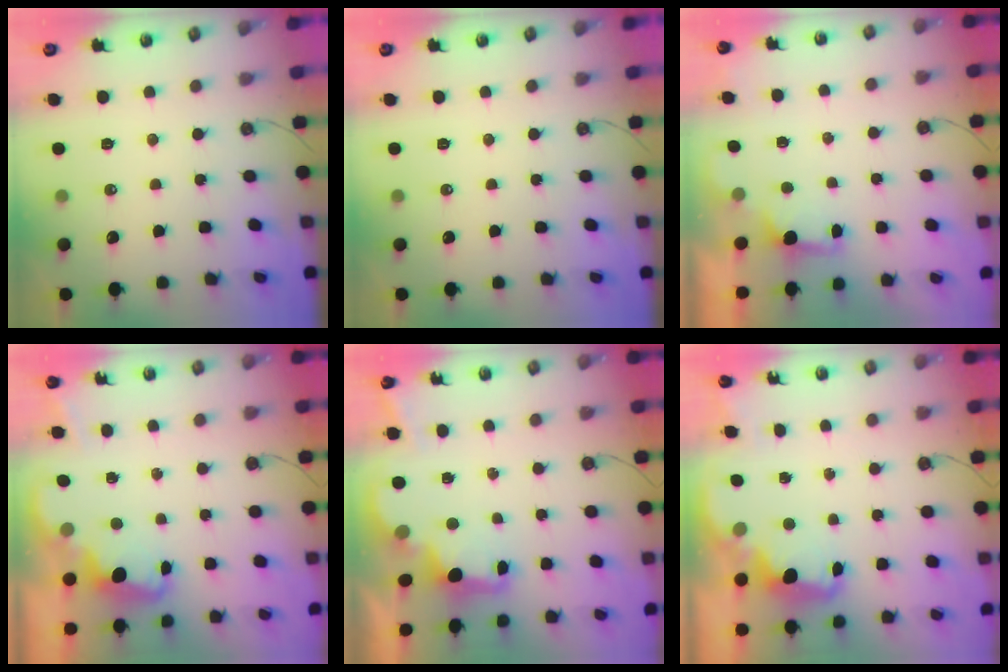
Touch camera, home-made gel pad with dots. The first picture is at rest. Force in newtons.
{"total": 0.0}
{"total": 1.2, "press": 0.8, "slide": 0.8}
{"total": 2.2, "press": 2.2, "slide": 0.5}
{"total": 2.7, "press": 2.6, "slide": 0.8}
{"total": 2.6, "press": 2.5, "slide": 0.5}